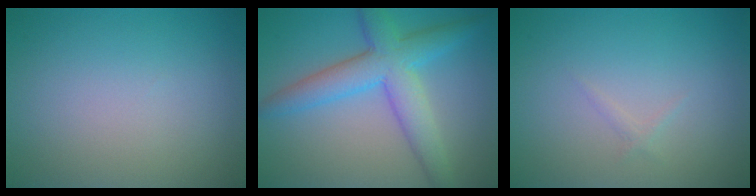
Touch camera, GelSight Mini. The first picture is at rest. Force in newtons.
{"total": 6.1, "press": 6.1, "slide": 0.1}
{"total": 0.5, "press": 0.5, "slide": 0.0}